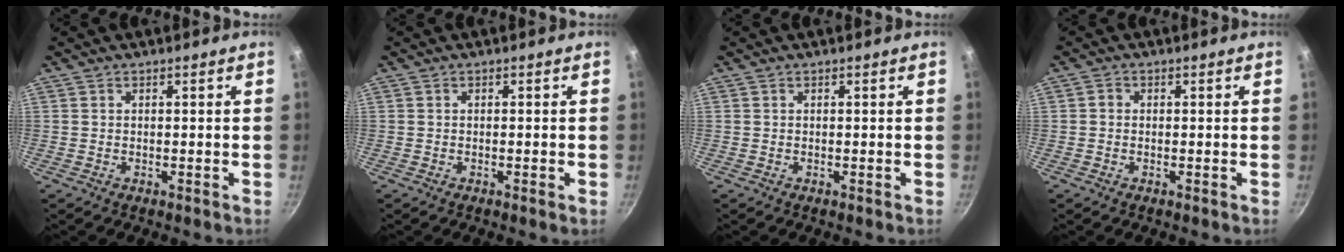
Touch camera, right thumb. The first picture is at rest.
{"total": 0.7, "force": [-0.3, 0.0, 0.6], "torque": [-0.011, 0.001, -0.008]}
{"total": 0.0}
{"total": 1.0, "force": [-0.2, 0.9, 0.4], "torque": [-0.006, 0.005, -0.005]}